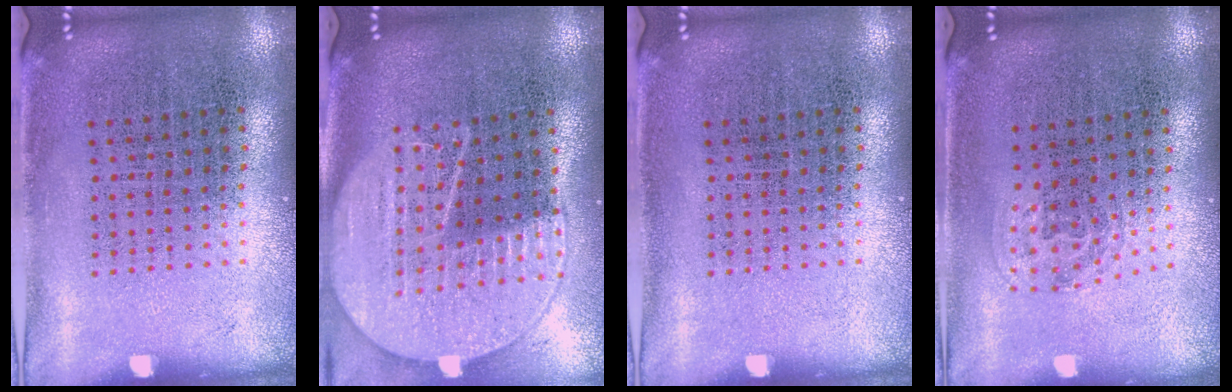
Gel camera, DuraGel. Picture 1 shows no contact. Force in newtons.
{"total": 2.0, "press": 1.8, "slide": 0.9}
{"total": 0.0}
{"total": 1.0, "press": 0.6, "slide": 0.7}